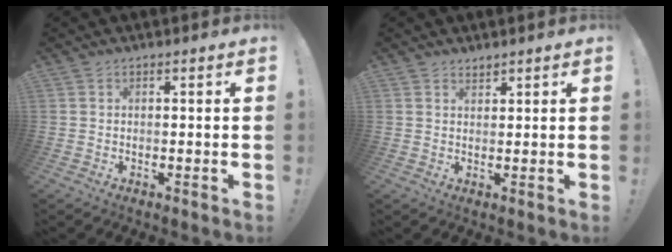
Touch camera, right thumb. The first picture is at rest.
{"total": 1.4, "force": [1.3, 0.4, 0.2], "torque": [0.010, -0.012, 0.023]}